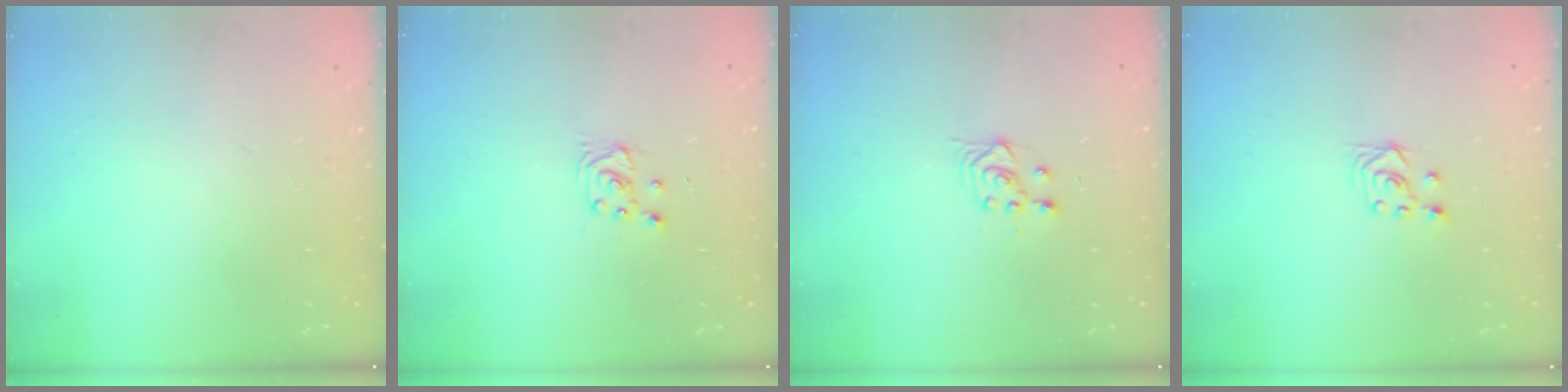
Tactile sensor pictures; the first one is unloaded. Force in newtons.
{"total": 2.9, "press": 2.9, "slide": 0.4}
{"total": 3.4, "press": 3.1, "slide": 1.4}
{"total": 2.8, "press": 2.6, "slide": 1.1}